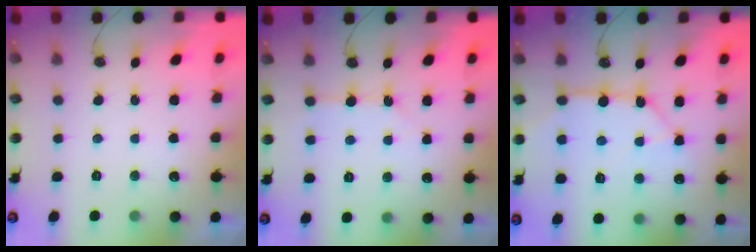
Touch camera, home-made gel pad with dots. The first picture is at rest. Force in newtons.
{"total": 2.4, "press": 2.4, "slide": 0.4}
{"total": 12.8, "press": 12.7, "slide": 1.5}